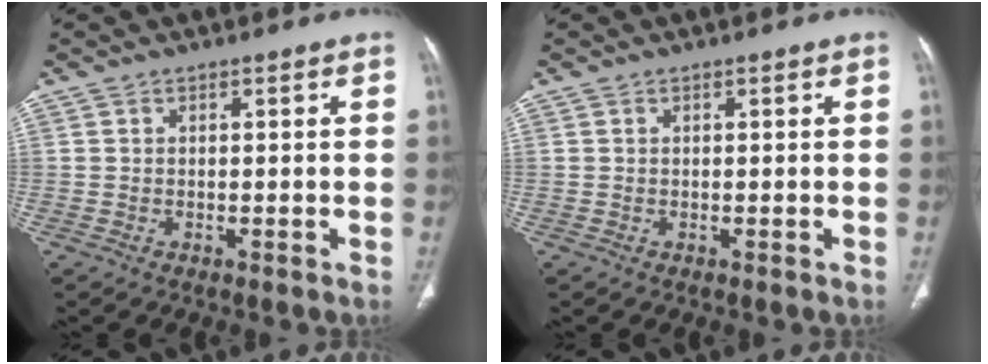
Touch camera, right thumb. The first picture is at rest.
{"total": 0.0}